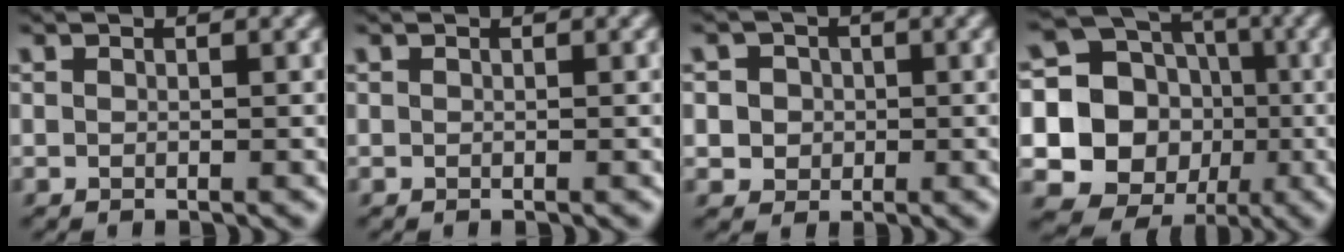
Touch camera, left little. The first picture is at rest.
{"total": 0.0}
{"total": 3.9, "force": [0.8, 3.5, 1.4], "torque": [-0.014, 0.026, 0.000]}
{"total": 16.5, "force": [-1.1, 15.5, 5.7], "torque": [-0.153, 0.018, -0.036]}